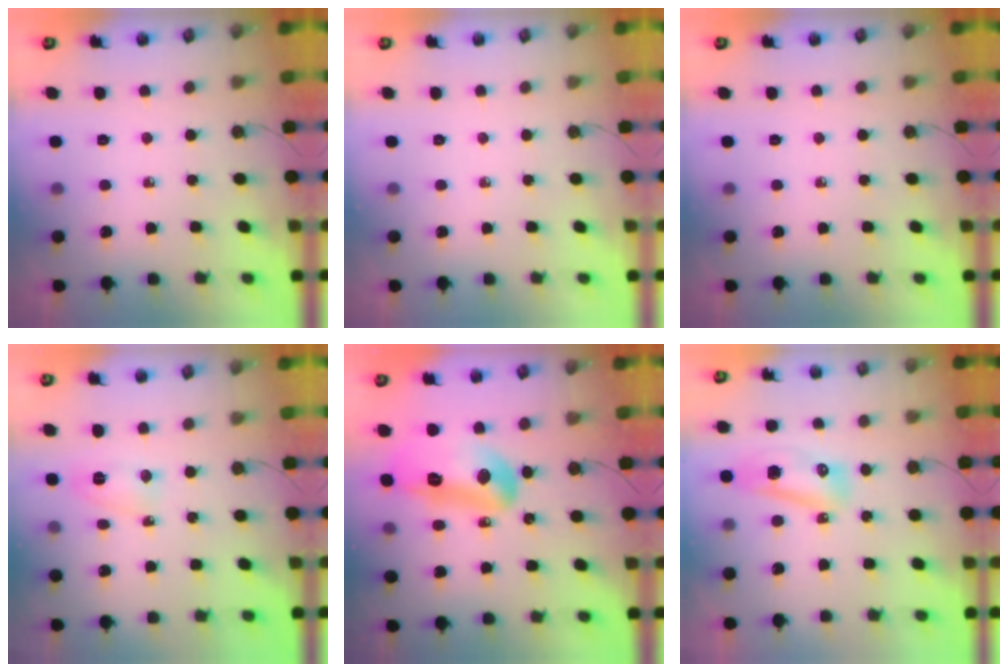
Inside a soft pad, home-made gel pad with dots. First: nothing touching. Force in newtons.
{"total": 0.0}
{"total": 0.0}
{"total": 3.7, "press": 3.3, "slide": 1.7}
{"total": 15.5, "press": 15.4, "slide": 2.0}
{"total": 14.9, "press": 10.5, "slide": 10.6}